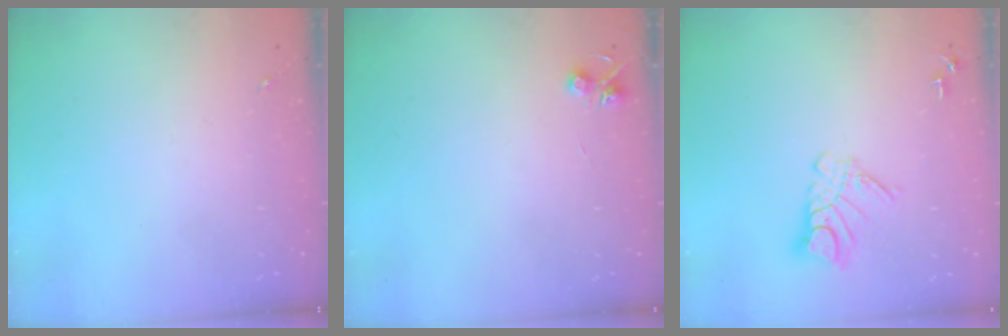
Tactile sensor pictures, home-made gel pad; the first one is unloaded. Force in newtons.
{"total": 4.6, "press": 4.6, "slide": 0.6}
{"total": 9.5, "press": 9.5, "slide": 0.9}